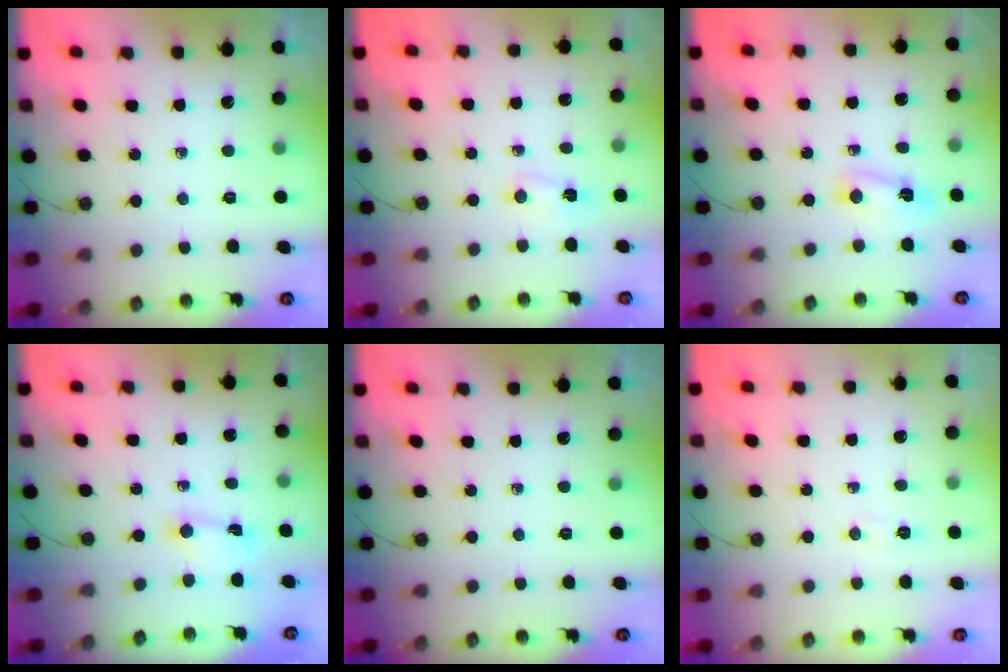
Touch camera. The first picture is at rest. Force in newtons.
{"total": 2.8, "press": 2.7, "slide": 0.5}
{"total": 3.4, "press": 3.4, "slide": 0.4}
{"total": 1.5, "press": 1.5, "slide": 0.1}
{"total": 0.0}
{"total": 3.7, "press": 3.6, "slide": 0.5}